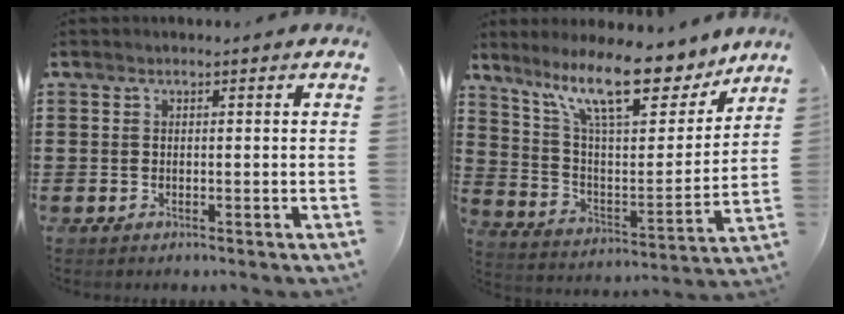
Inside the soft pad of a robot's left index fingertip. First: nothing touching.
{"total": 14.9, "force": [11.1, 3.7, 9.2], "torque": [-0.180, -0.062, 0.189]}